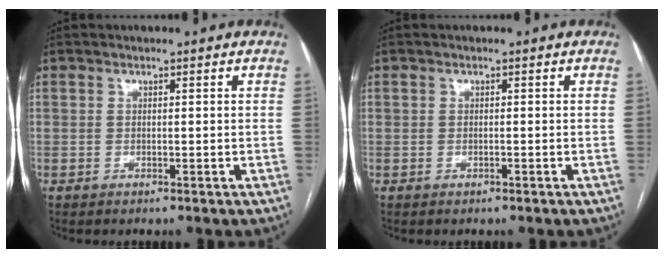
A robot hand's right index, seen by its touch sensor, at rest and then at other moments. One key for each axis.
{"total": 0.0}